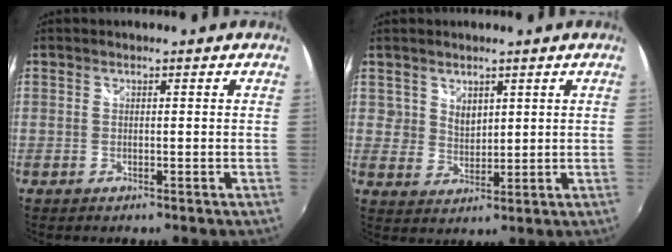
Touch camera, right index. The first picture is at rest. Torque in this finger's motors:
{"motor_torque": [-0.43, 0.02, -0.03, 0.01]}